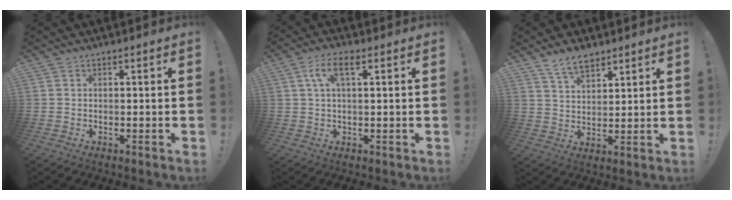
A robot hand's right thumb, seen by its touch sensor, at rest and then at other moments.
{"total": 6.3, "force": [2.1, 2.0, 5.6], "torque": [-0.105, 0.006, 0.035]}
{"total": 7.6, "force": [5.9, 3.3, 3.5], "torque": [-0.067, -0.026, 0.111]}